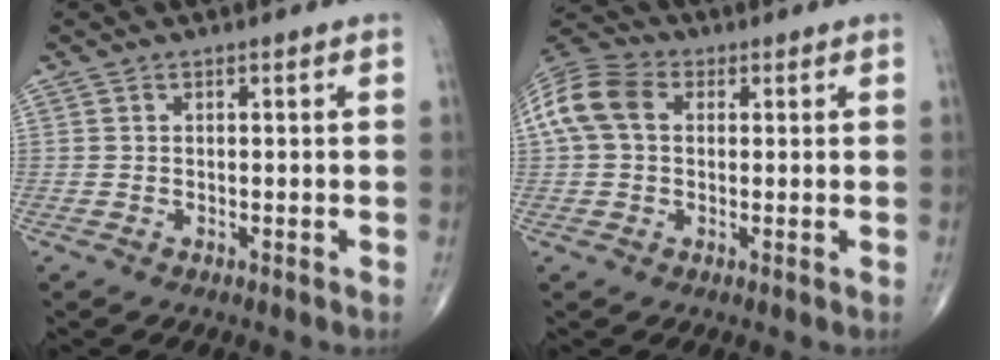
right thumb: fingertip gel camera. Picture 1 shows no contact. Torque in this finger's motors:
{"motor_torque": [0.07, 0.06, 0.30, 0.15, 0.09]}